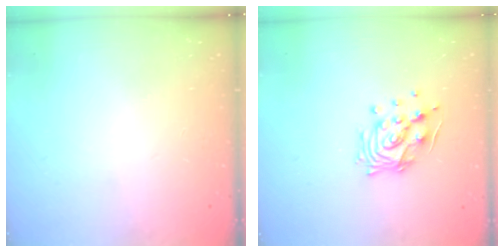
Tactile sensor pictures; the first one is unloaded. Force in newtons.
{"total": 12.0, "press": 11.9, "slide": 1.2}